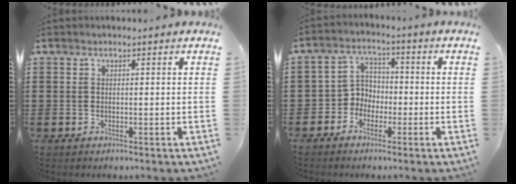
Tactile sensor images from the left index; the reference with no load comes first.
{"total": 4.5, "force": [-2.2, 3.8, 0.9], "torque": [-0.039, 0.009, -0.051]}